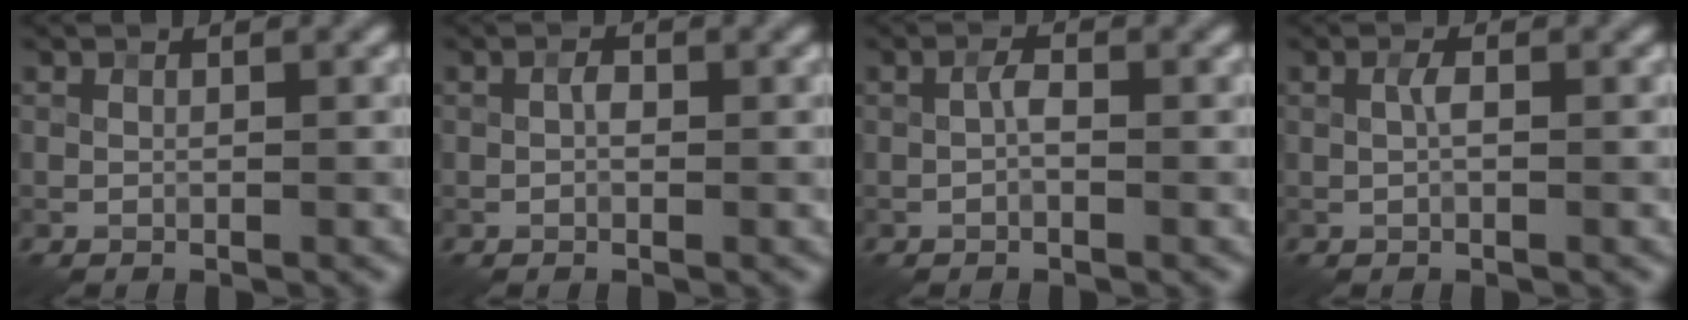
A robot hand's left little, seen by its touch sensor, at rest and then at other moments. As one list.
[{"total": 1.0, "force": [-0.1, 0.6, 0.8], "torque": [-0.012, 0.002, -0.003]}, {"total": 1.1, "force": [-0.3, 0.4, 1.0], "torque": [-0.017, 0.003, -0.007]}, {"total": 1.0, "force": [-0.1, 0.3, 0.9], "torque": [-0.019, 0.002, -0.002]}]